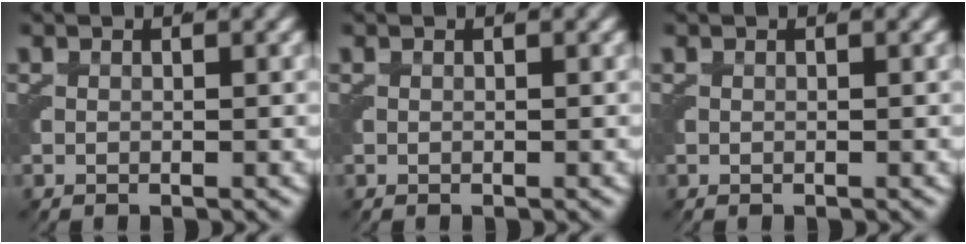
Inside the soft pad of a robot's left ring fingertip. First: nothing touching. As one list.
[{"total": 0.0}, {"total": 0.0}]